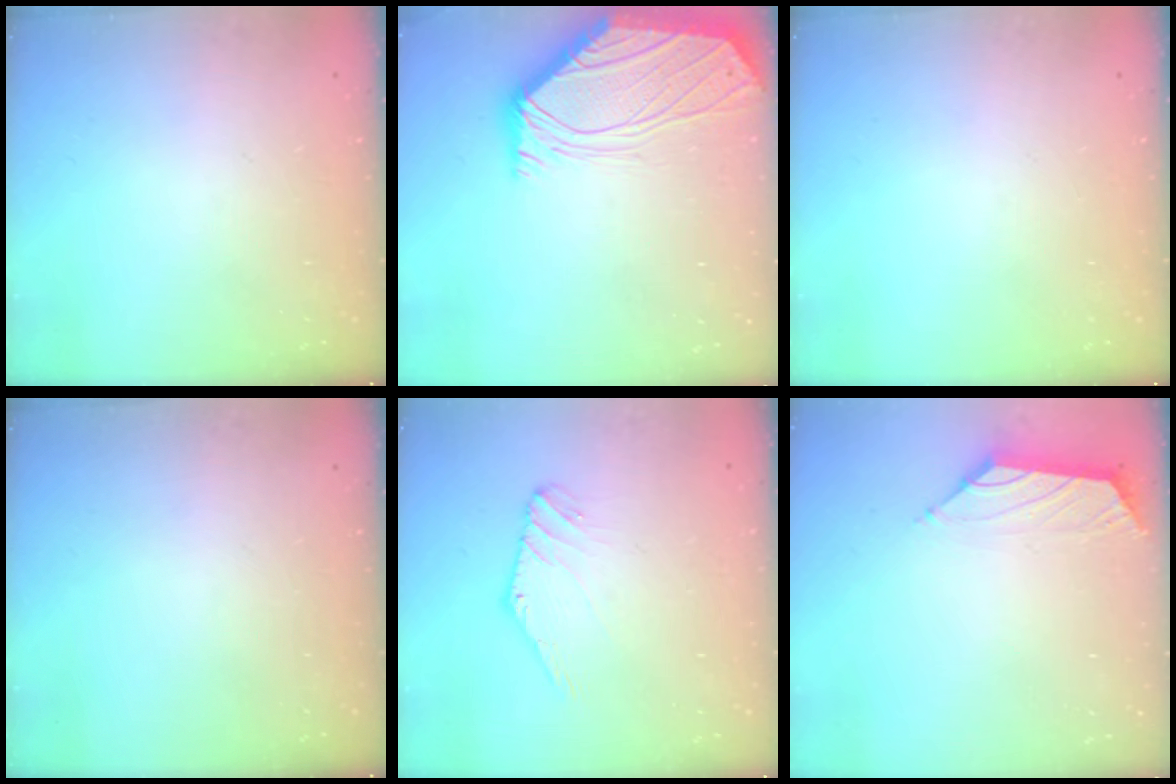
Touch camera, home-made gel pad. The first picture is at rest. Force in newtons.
{"total": 1.3, "press": 1.2, "slide": 0.4}
{"total": 0.0}
{"total": 0.0}
{"total": 0.0}
{"total": 1.6, "press": 1.4, "slide": 0.6}